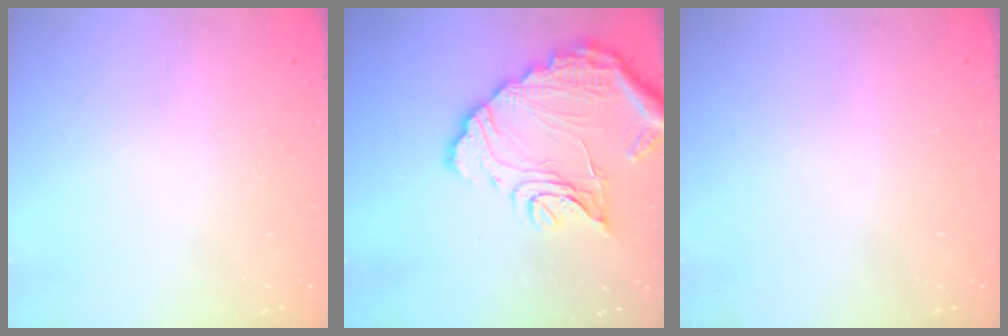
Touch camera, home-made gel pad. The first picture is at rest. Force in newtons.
{"total": 16.8, "press": 16.7, "slide": 1.6}
{"total": 0.0}